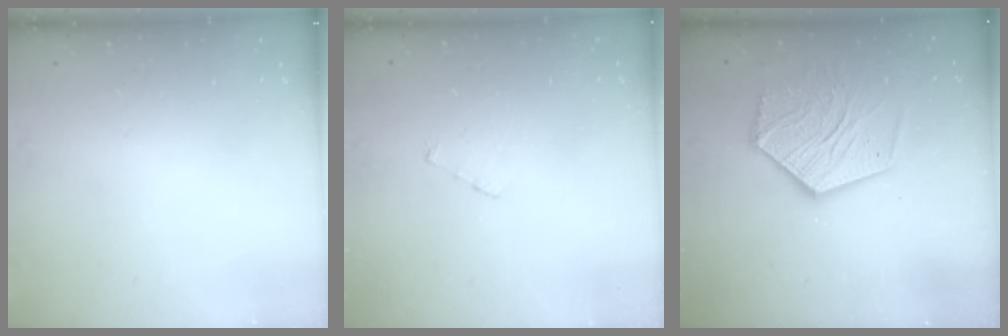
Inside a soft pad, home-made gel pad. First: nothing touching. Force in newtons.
{"total": 2.6, "press": 2.6, "slide": 0.3}
{"total": 16.7, "press": 16.6, "slide": 1.6}